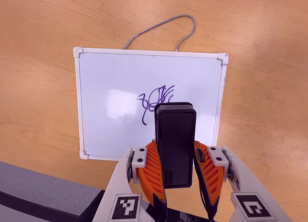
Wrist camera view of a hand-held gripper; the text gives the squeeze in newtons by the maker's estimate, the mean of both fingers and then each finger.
{"total": 7.6, "left": 6.0, "right": 9.1}